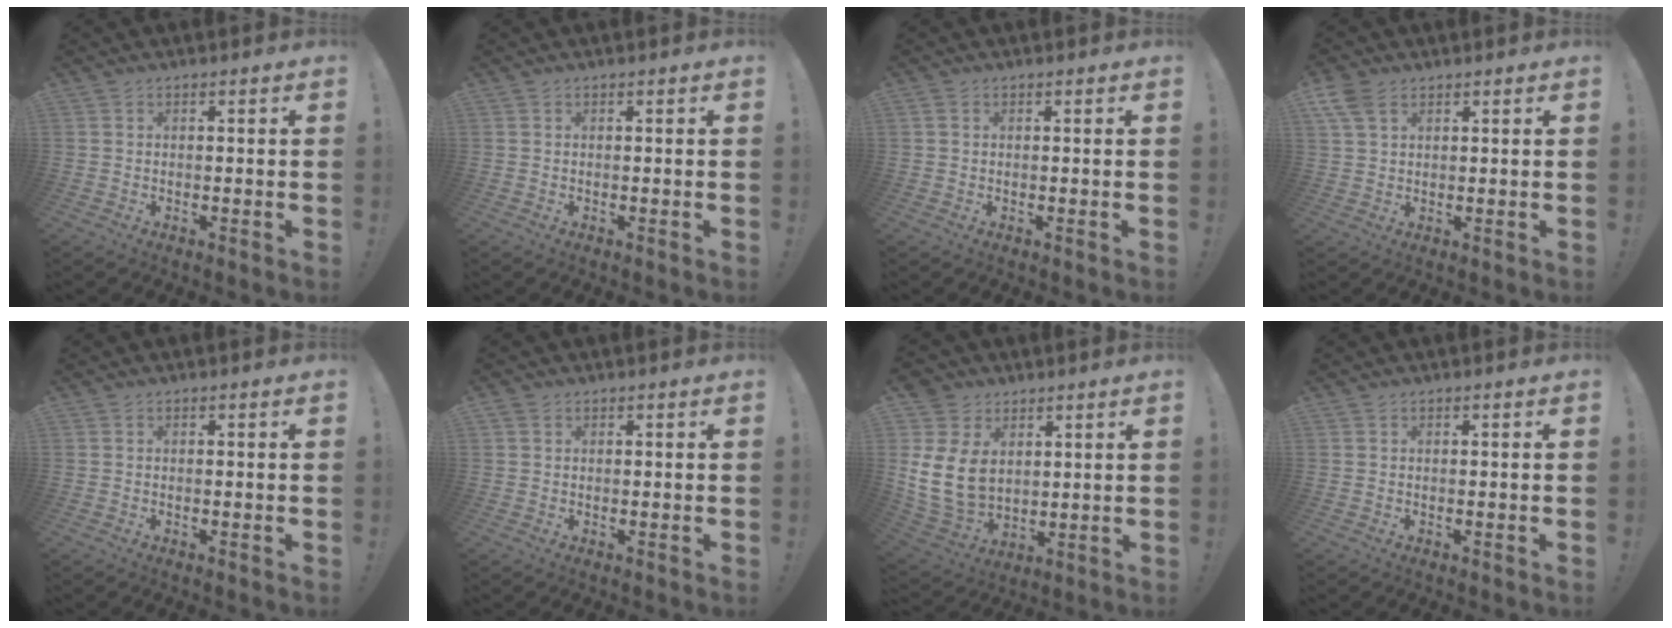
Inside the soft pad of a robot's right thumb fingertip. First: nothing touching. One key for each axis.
{"total": 0.0}
{"total": 0.8, "fx": 0.2, "fy": 0.7, "fz": 0.4, "tx": -0.007, "ty": 0.003, "tz": 0.005}
{"total": 6.0, "fx": 3.2, "fy": 3.4, "fz": 3.7, "tx": -0.069, "ty": -0.004, "tz": 0.066}
{"total": 0.0}
{"total": 1.1, "fx": 0.7, "fy": 0.7, "fz": 0.4, "tx": -0.013, "ty": 0.003, "tz": 0.014}
{"total": 15.5, "fx": 3.3, "fy": 12.0, "fz": 9.3, "tx": -0.195, "ty": -0.024, "tz": 0.068}
{"total": 0.0}